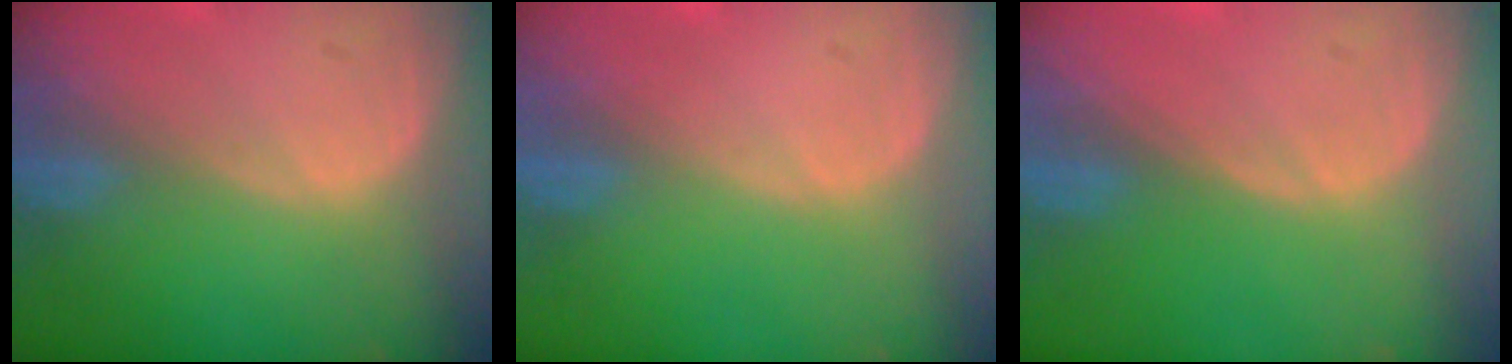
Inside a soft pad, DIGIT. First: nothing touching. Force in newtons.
{"total": 0.0}
{"total": 0.0}